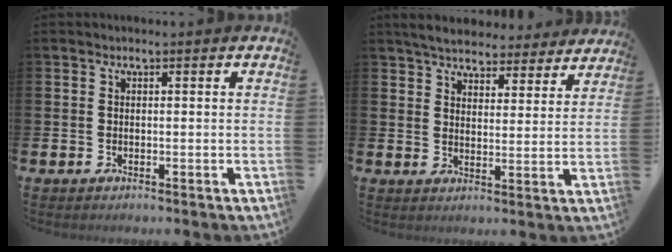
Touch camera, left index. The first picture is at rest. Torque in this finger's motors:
{"motor_torque": [1.14, -0.99, 0.57, 0.09]}